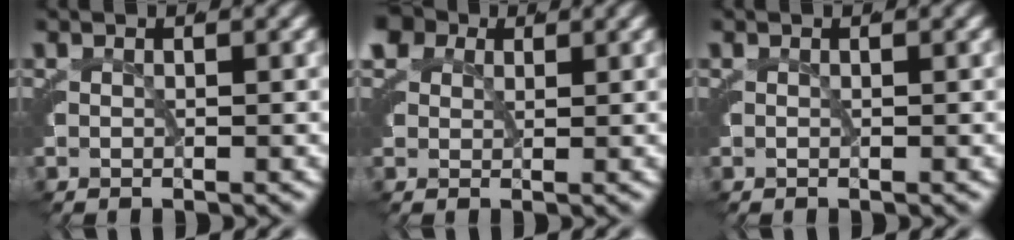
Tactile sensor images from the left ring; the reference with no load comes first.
{"total": 3.9, "force": [2.0, 2.9, 1.6], "torque": [-0.053, -0.006, 0.032]}
{"total": 0.0}